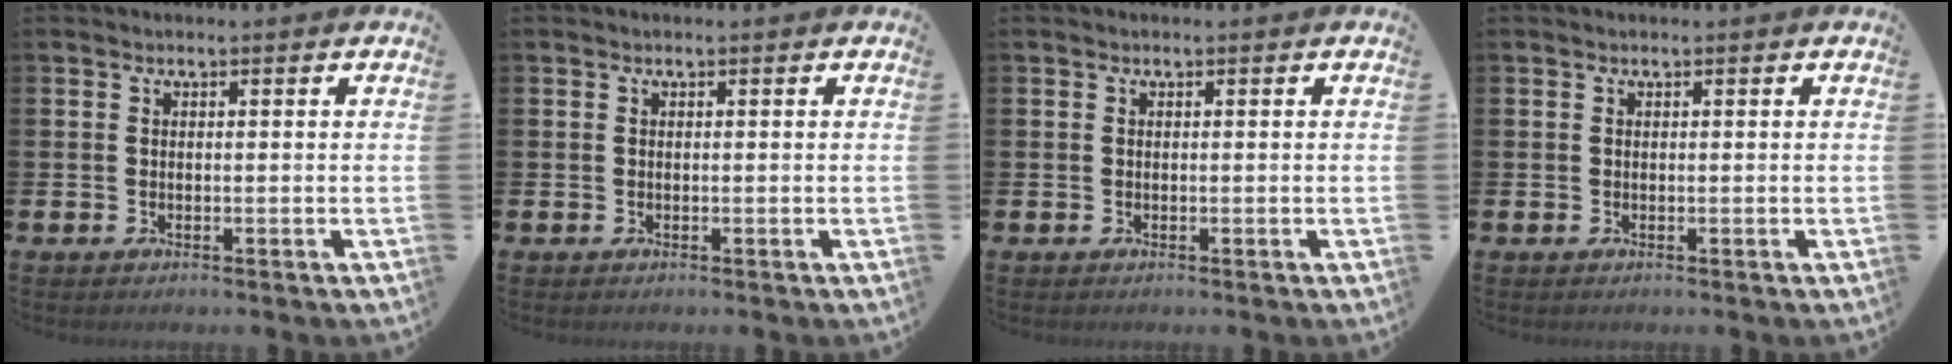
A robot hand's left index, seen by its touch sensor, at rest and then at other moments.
{"total": 0.0}
{"total": 0.0}
{"total": 0.0}